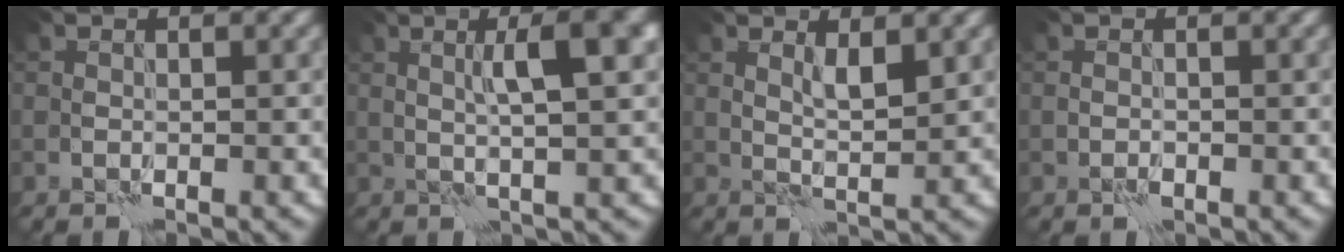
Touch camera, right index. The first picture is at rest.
{"total": 4.7, "force": [1.0, 0.8, 4.6], "torque": [-0.069, 0.013, 0.015]}
{"total": 1.7, "force": [1.2, 0.1, 1.2], "torque": [-0.025, -0.004, 0.023]}
{"total": 0.6, "force": [-0.4, 0.3, 0.3], "torque": [-0.004, 0.002, -0.009]}